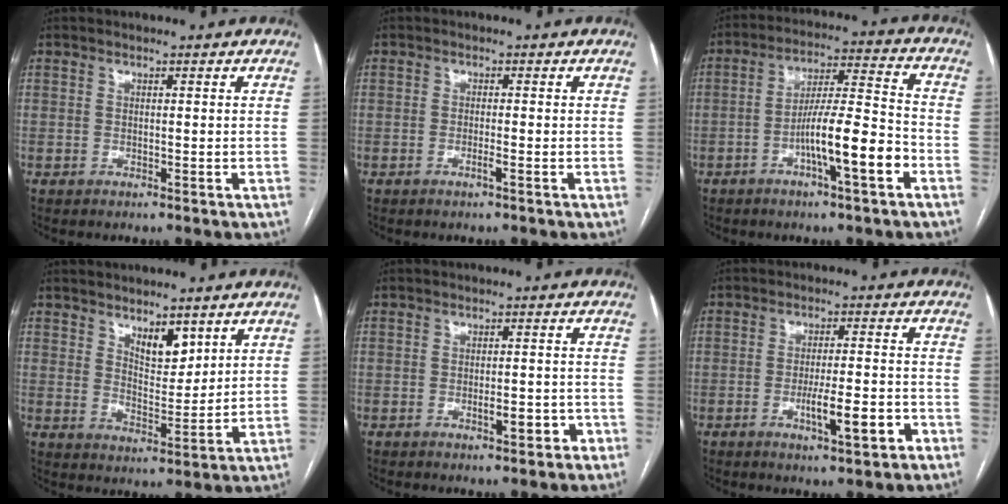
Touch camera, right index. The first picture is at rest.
{"total": 1.3, "force": [-0.6, -0.1, 1.1], "torque": [-0.022, 0.000, -0.012]}
{"total": 11.4, "force": [-4.6, 0.9, 10.4], "torque": [-0.176, 0.011, -0.077]}
{"total": 5.6, "force": [3.5, 2.4, 3.7], "torque": [-0.060, -0.011, 0.063]}
{"total": 3.3, "force": [-1.6, 1.1, 2.8], "torque": [-0.042, 0.002, -0.019]}
{"total": 7.1, "force": [-3.0, 1.0, 6.4], "torque": [-0.103, -0.003, -0.043]}